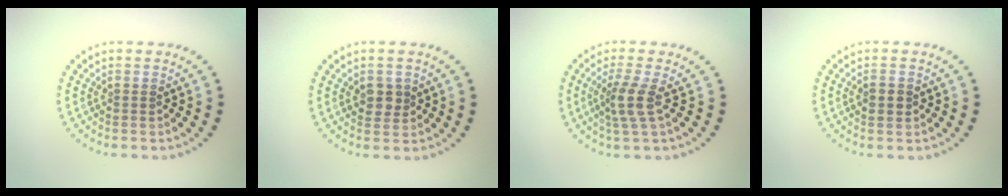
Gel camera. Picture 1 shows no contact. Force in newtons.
{"total": 2.1, "press": 2.0, "slide": 0.6}
{"total": 2.8, "press": 2.1, "slide": 1.8}
{"total": 1.7, "press": 1.7, "slide": 0.1}